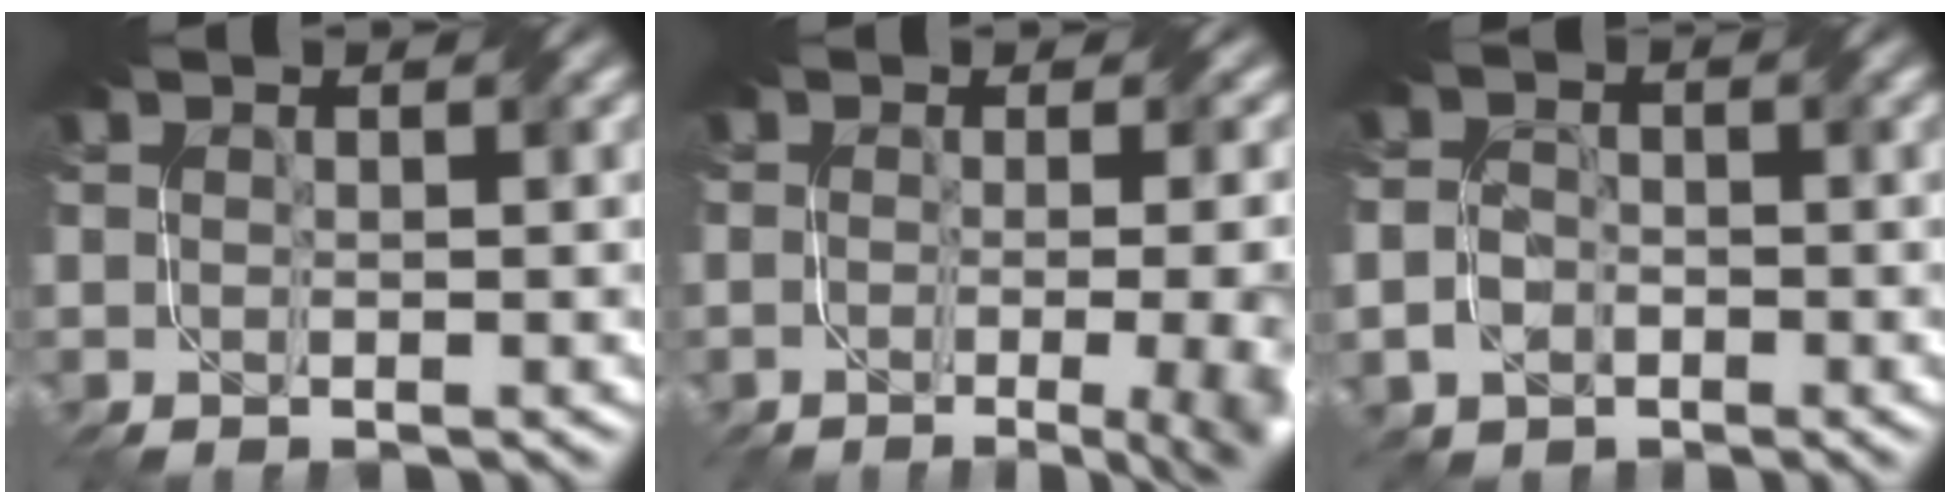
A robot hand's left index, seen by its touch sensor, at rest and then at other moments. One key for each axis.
{"total": 13.8, "fx": -2.2, "fy": 7.4, "fz": 11.5, "tx": -0.070, "ty": 0.007, "tz": -0.007}
{"total": 1.9, "fx": -0.7, "fy": 1.7, "fz": 0.1, "tx": -0.003, "ty": 0.004, "tz": -0.014}